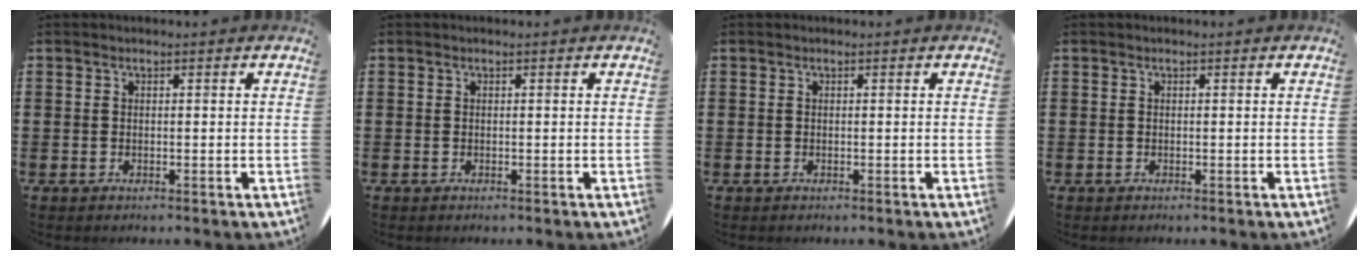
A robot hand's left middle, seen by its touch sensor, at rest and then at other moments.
{"total": 0.0}
{"total": 0.0}
{"total": 0.0}